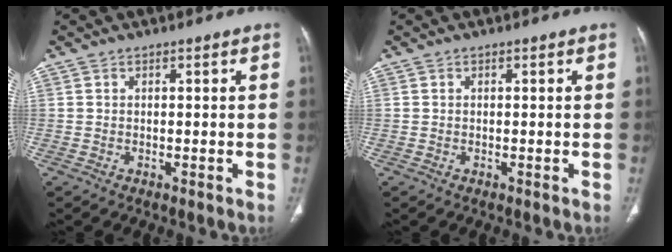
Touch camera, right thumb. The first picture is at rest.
{"total": 0.0}